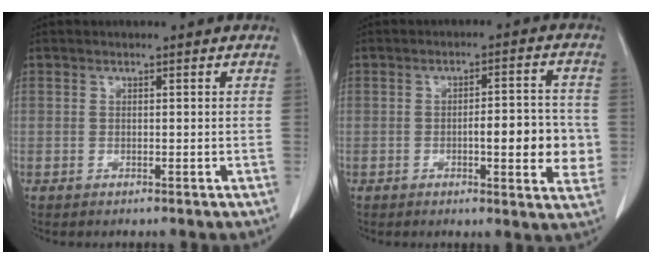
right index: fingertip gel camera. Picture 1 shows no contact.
{"total": 8.7, "force": [-1.3, 2.2, 8.3], "torque": [-0.102, 0.007, -0.015]}